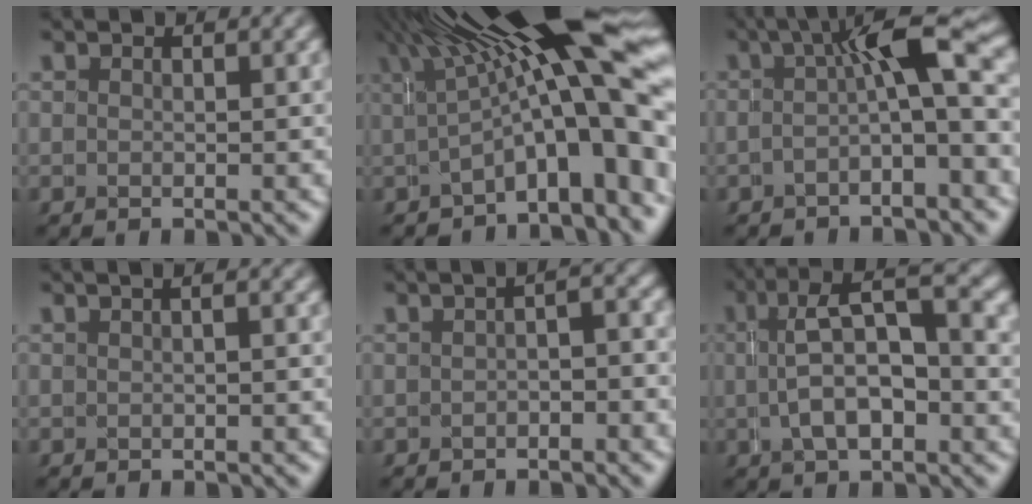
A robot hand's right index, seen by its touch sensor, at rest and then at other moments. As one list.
[{"total": 14.4, "force": [2.8, 4.5, 13.4], "torque": [-0.189, 0.026, 0.043]}, {"total": 4.9, "force": [-0.6, 0.4, 4.8], "torque": [-0.063, 0.013, -0.012]}, {"total": 0.7, "force": [0.0, 0.5, 0.5], "torque": [-0.012, 0.011, -0.003]}, {"total": 1.7, "force": [-0.8, 1.0, 1.1], "torque": [-0.004, 0.013, -0.022]}, {"total": 5.8, "force": [0.8, 1.8, 5.4], "torque": [-0.082, 0.018, 0.010]}]